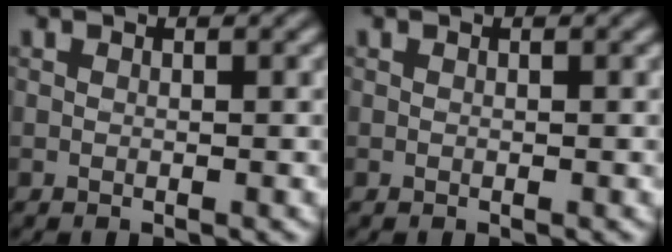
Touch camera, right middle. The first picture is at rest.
{"total": 0.0}